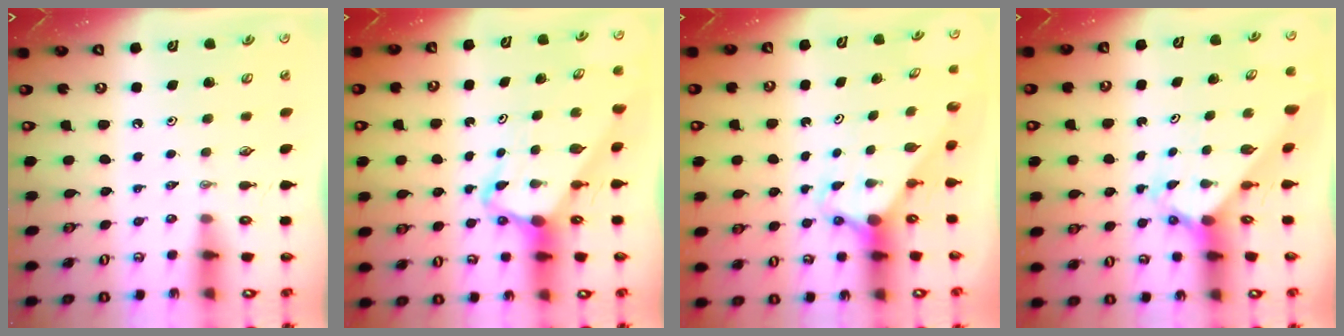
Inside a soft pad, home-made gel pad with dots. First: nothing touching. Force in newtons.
{"total": 5.5, "press": 5.5, "slide": 0.5}
{"total": 3.1, "press": 3.1, "slide": 0.3}
{"total": 2.3, "press": 2.3, "slide": 0.2}